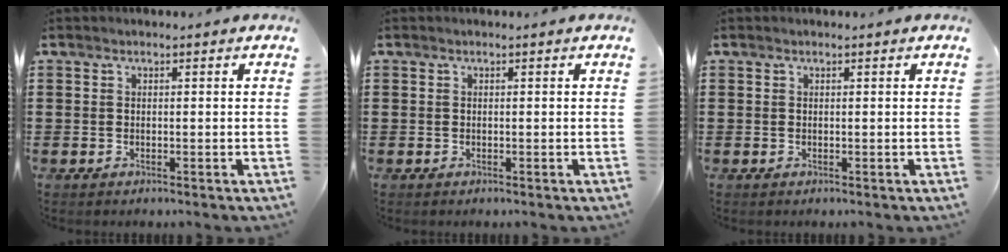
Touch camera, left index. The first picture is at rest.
{"total": 0.0}
{"total": 0.0}